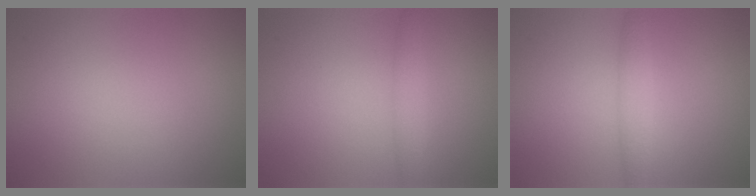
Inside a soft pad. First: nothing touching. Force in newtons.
{"total": 1.6, "press": 1.6, "slide": 0.1}
{"total": 1.8, "press": 1.8, "slide": 0.1}